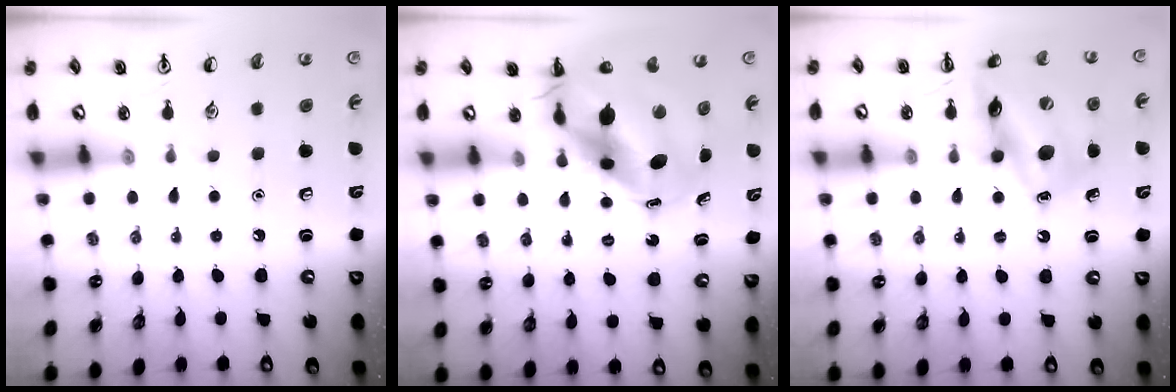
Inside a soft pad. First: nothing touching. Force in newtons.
{"total": 10.6, "press": 10.3, "slide": 2.5}
{"total": 16.1, "press": 16.0, "slide": 1.9}